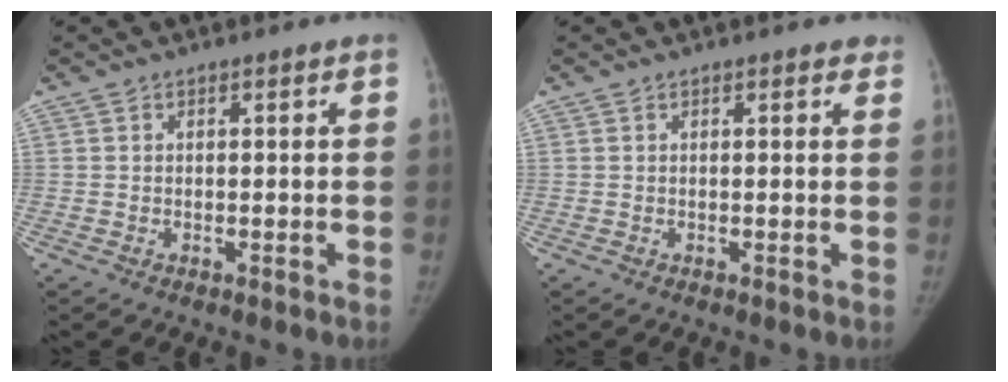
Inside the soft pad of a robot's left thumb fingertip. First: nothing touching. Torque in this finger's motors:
{"motor_torque": [1.93, 1.89, 0.16, 0.03, 0.04]}